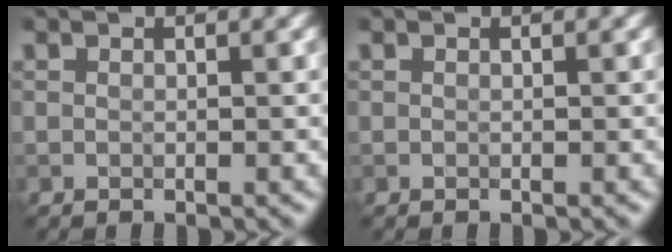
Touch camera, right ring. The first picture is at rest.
{"total": 0.0}